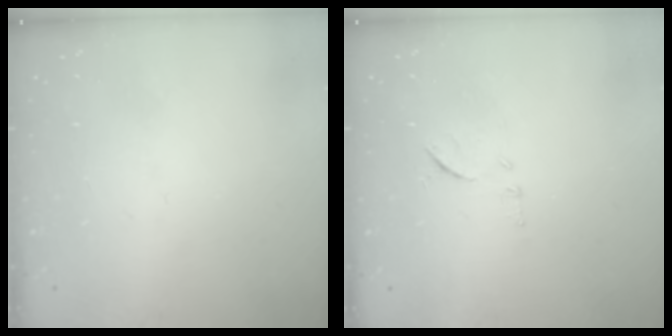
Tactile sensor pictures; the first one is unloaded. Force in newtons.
{"total": 8.2, "press": 8.2, "slide": 0.6}